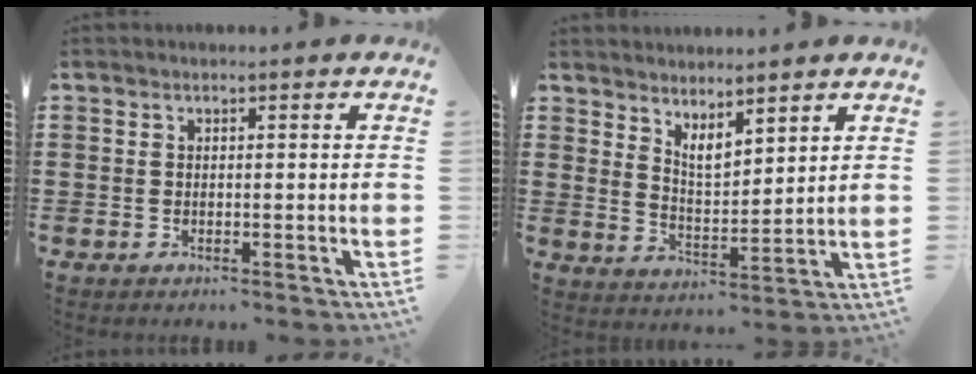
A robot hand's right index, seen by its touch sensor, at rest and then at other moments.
{"total": 3.9, "force": [3.6, 0.7, 1.1], "torque": [-0.034, -0.010, 0.066]}